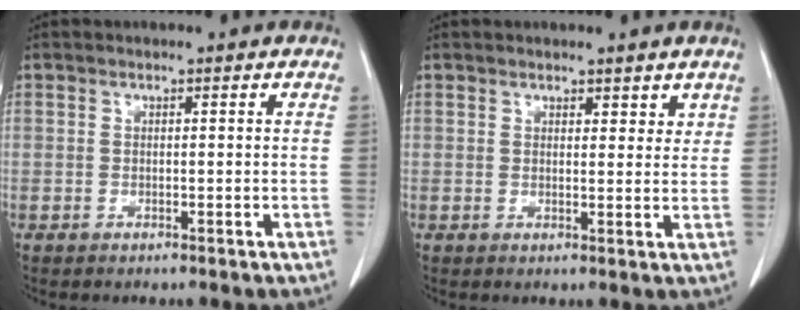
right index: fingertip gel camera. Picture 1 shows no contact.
{"total": 3.3, "force": [2.2, 1.8, 1.6], "torque": [-0.023, 0.002, 0.037]}